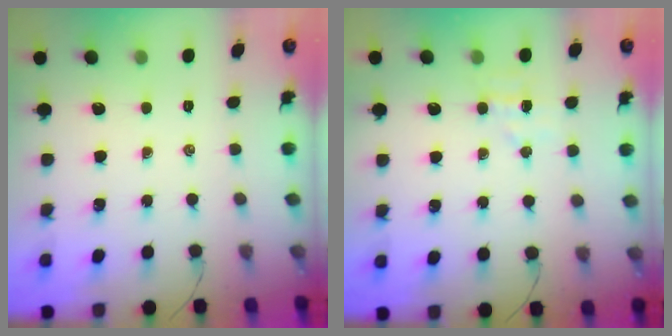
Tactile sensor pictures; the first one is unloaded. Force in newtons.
{"total": 5.5, "press": 5.4, "slide": 1.1}